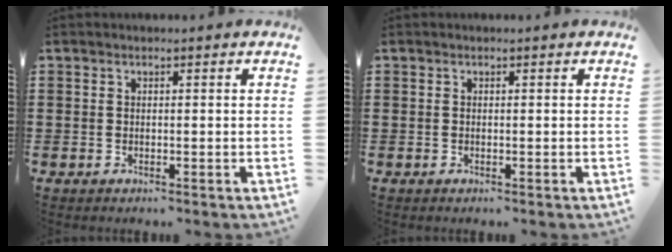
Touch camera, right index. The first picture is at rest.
{"total": 0.0}